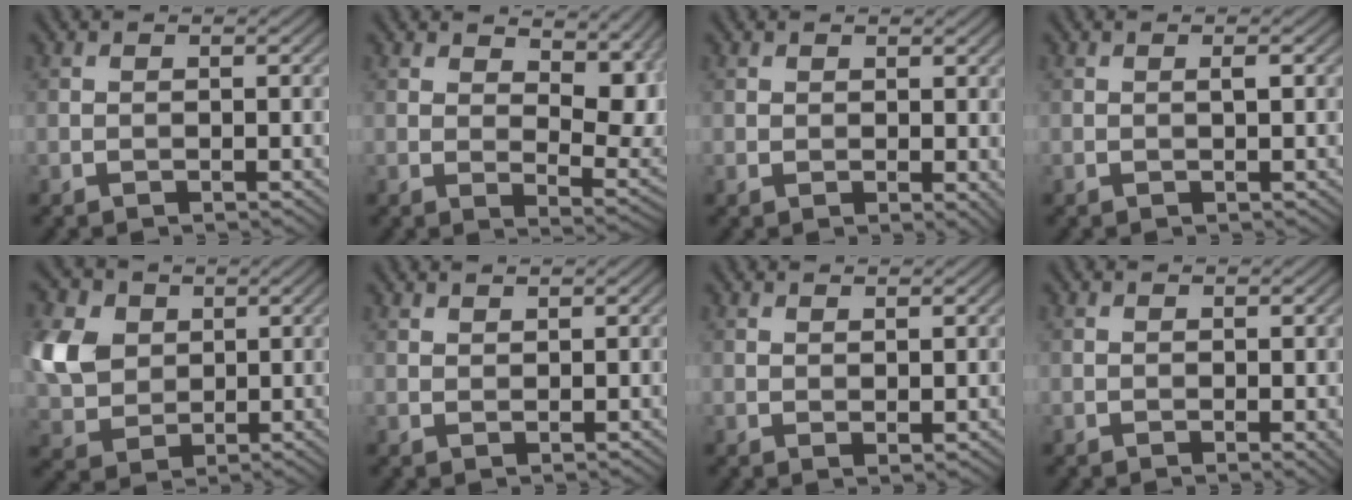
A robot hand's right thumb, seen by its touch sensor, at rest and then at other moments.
{"total": 11.0, "force": [5.7, 4.9, 8.0], "torque": [-0.123, -0.008, 0.096]}
{"total": 1.7, "force": [0.7, 1.0, 1.1], "torque": [-0.019, -0.007, 0.016]}
{"total": 0.7, "force": [0.2, 0.0, 0.7], "torque": [-0.012, 0.002, 0.002]}
{"total": 8.7, "force": [2.4, 6.8, 4.9], "torque": [-0.153, 0.009, 0.046]}
{"total": 1.1, "force": [1.0, 0.2, 0.3], "torque": [-0.012, 0.000, 0.024]}
{"total": 1.3, "force": [1.1, 0.2, 0.7], "torque": [-0.018, -0.003, 0.023]}
{"total": 0.9, "force": [0.5, 0.2, 0.7], "torque": [-0.009, -0.002, 0.010]}